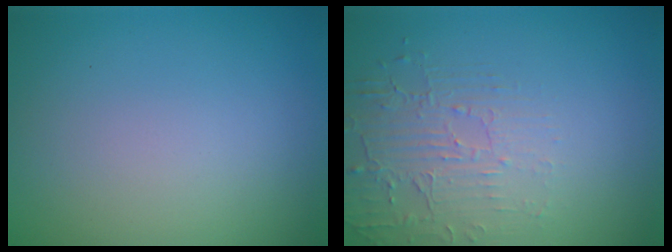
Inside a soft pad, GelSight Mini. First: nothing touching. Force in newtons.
{"total": 2.1, "press": 1.3, "slide": 1.7}